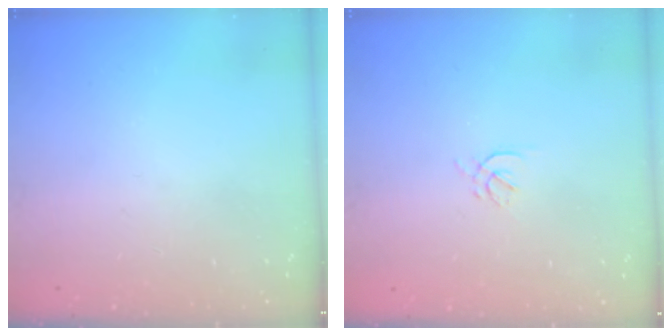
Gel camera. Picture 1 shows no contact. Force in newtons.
{"total": 1.7, "press": 1.6, "slide": 0.6}